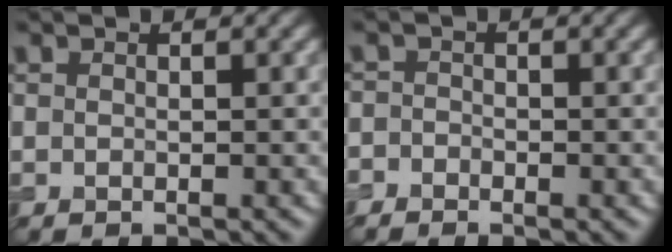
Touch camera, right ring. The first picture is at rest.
{"total": 1.4, "force": [-1.1, 0.9, 0.2], "torque": [0.002, 0.003, -0.026]}